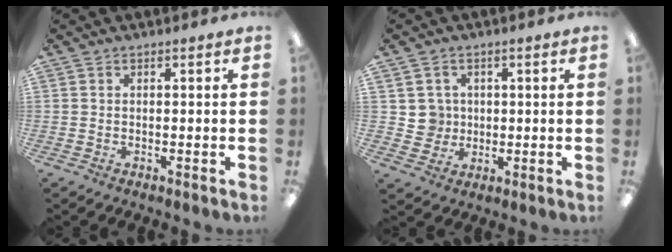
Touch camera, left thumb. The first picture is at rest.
{"total": 5.0, "force": [1.1, 4.9, 0.1], "torque": [0.002, 0.000, 0.018]}